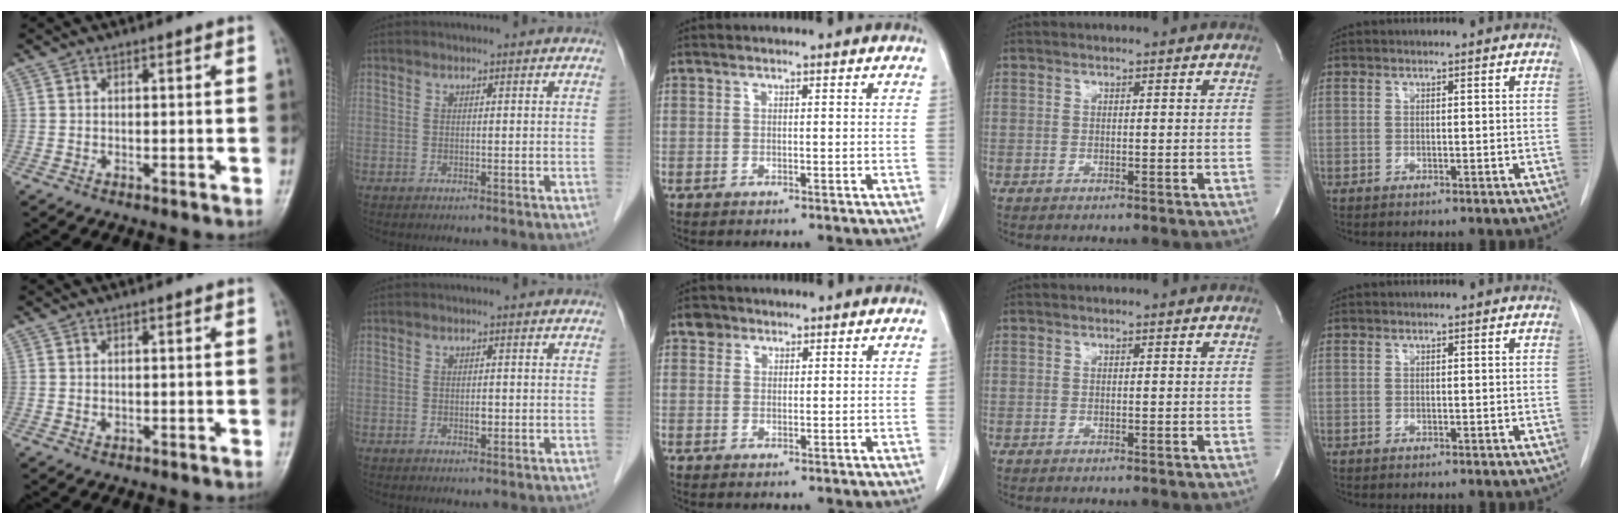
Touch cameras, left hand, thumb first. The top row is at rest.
{"thumb": {"total": 0.7, "force": [0.2, 0.4, 0.5], "torque": [-0.006, -0.001, 0.003]}, "index": {"total": 0.8, "force": [-0.4, 0.4, 0.6], "torque": [-0.013, -0.003, -0.005]}, "middle": {"total": 1.9, "force": [1.3, 1.4, 0.3], "torque": [-0.001, 0.003, 0.019]}}